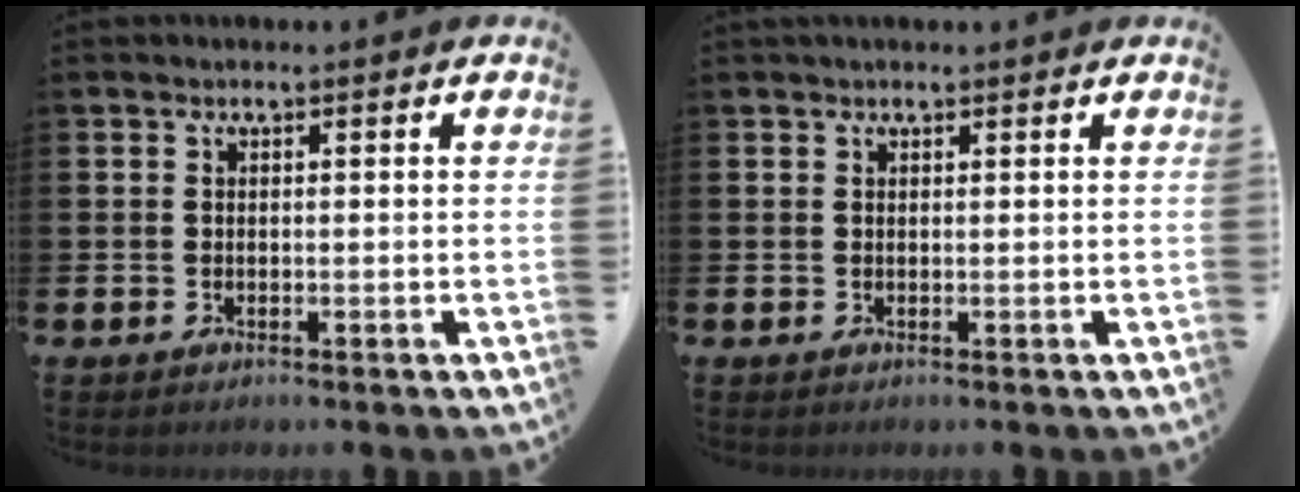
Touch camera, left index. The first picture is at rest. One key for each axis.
{"total": 0.7, "fx": 0.6, "fy": 0.1, "fz": 0.2, "tx": 0.006, "ty": -0.002, "tz": 0.009}